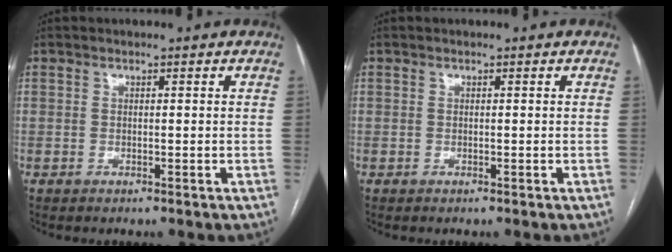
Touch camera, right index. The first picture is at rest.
{"total": 0.0}